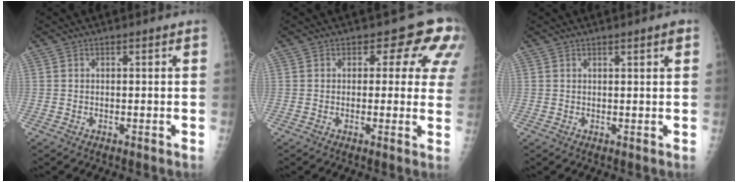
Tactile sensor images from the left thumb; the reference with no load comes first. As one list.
[{"total": 8.1, "force": [3.8, 4.8, 5.3], "torque": [-0.017, -0.012, 0.025]}, {"total": 1.9, "force": [1.1, 0.1, 1.5], "torque": [-0.021, -0.004, 0.015]}]